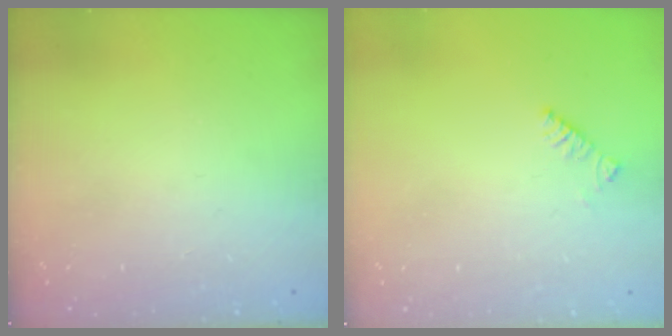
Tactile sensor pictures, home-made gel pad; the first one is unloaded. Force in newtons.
{"total": 2.6, "press": 2.6, "slide": 0.4}